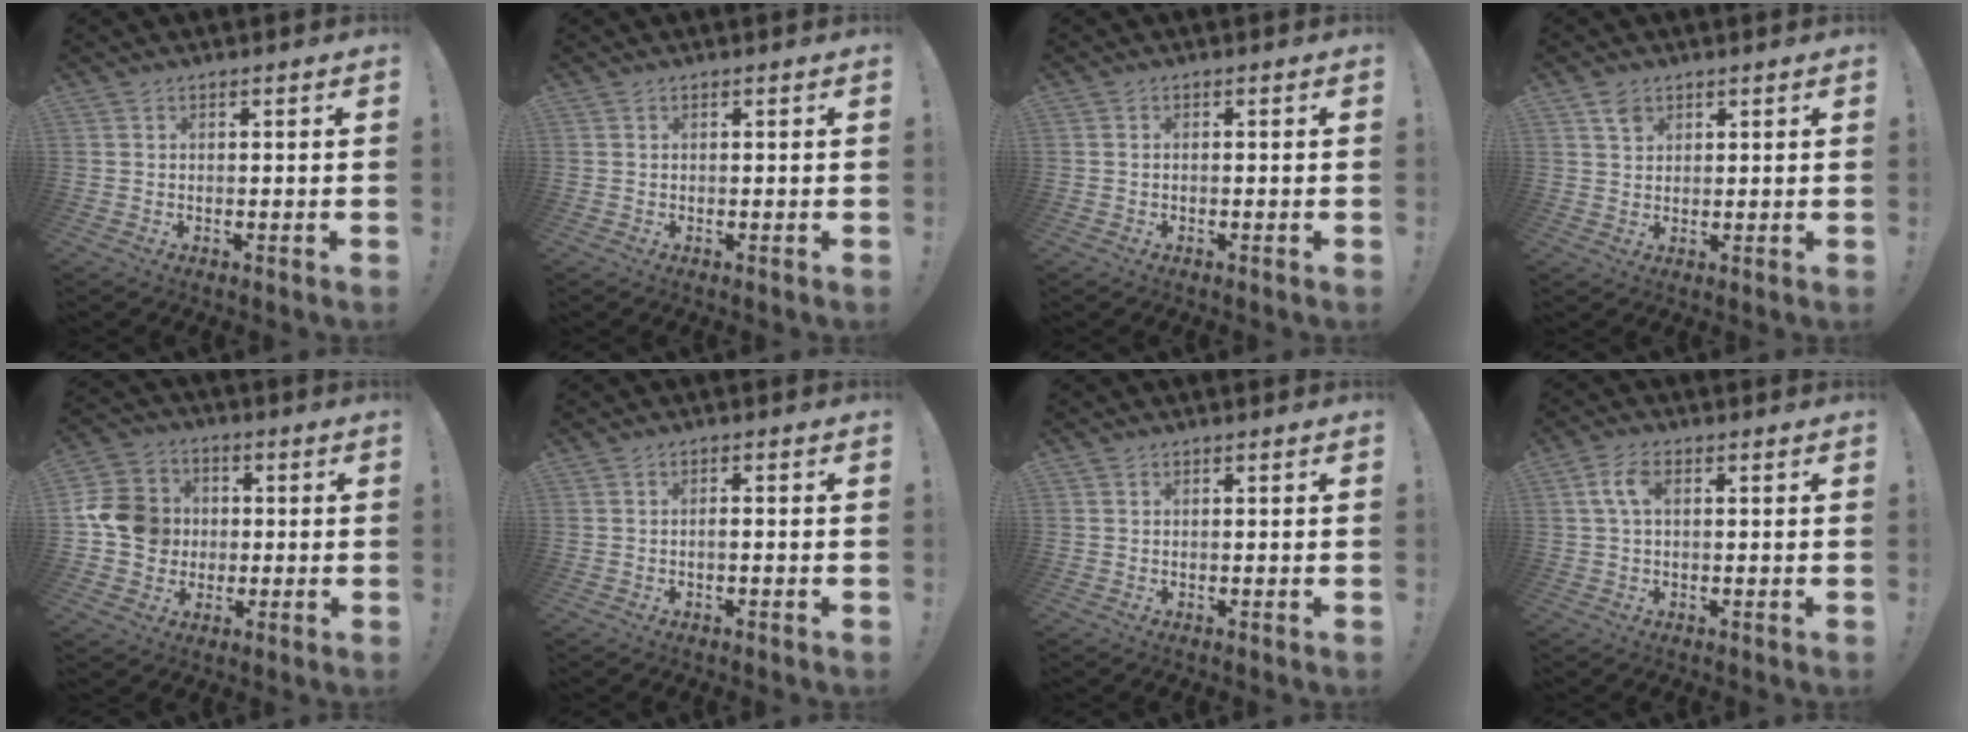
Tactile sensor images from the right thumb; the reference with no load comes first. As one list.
[{"total": 0.0}, {"total": 0.8, "force": [-0.8, 0.0, 0.3], "torque": [-0.012, 0.003, -0.012]}, {"total": 3.3, "force": [2.0, 2.3, 1.1], "torque": [-0.007, -0.009, 0.035]}, {"total": 12.4, "force": [-0.6, 11.4, 4.8], "torque": [-0.083, 0.014, -0.003]}, {"total": 1.6, "force": [-1.0, 0.0, 1.2], "torque": [-0.029, 0.006, -0.017]}, {"total": 0.0}, {"total": 5.1, "force": [1.0, 2.7, 4.2], "torque": [-0.088, 0.009, 0.015]}]